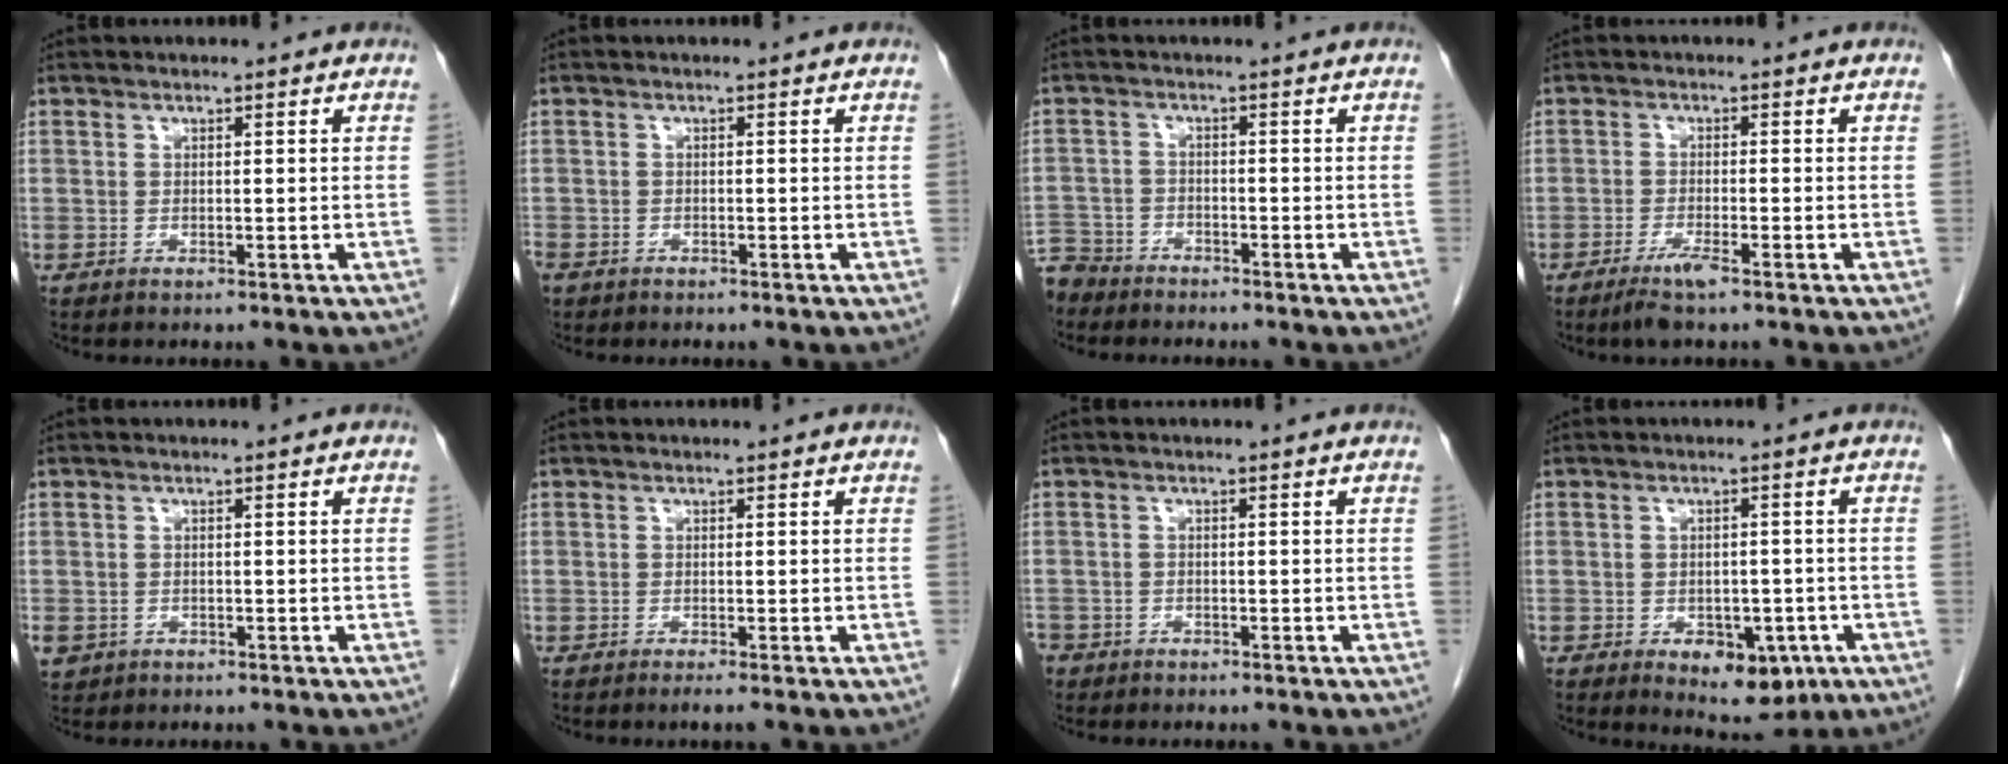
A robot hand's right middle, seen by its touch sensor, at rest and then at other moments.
{"total": 2.9, "force": [-2.1, 1.8, 1.0], "torque": [-0.032, -0.005, -0.040]}
{"total": 6.6, "force": [-5.9, 2.8, 0.2], "torque": [-0.011, -0.011, -0.115]}
{"total": 3.4, "force": [-2.3, 0.0, 2.5], "torque": [-0.054, -0.008, -0.046]}
{"total": 3.6, "force": [-1.9, 2.9, 0.9], "torque": [-0.023, 0.000, -0.028]}
{"total": 0.8, "force": [-0.6, -0.2, 0.5], "torque": [-0.012, -0.002, -0.011]}
{"total": 4.1, "force": [-3.1, 2.6, 0.7], "torque": [-0.022, 0.001, -0.059]}
{"total": 7.1, "force": [-3.1, 3.9, 5.0], "torque": [-0.056, -0.002, -0.030]}